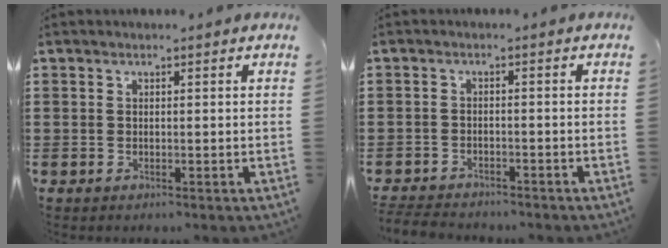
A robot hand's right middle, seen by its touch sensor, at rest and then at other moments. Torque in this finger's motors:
{"motor_torque": [2.14, 0.00, 0.09, 0.07]}